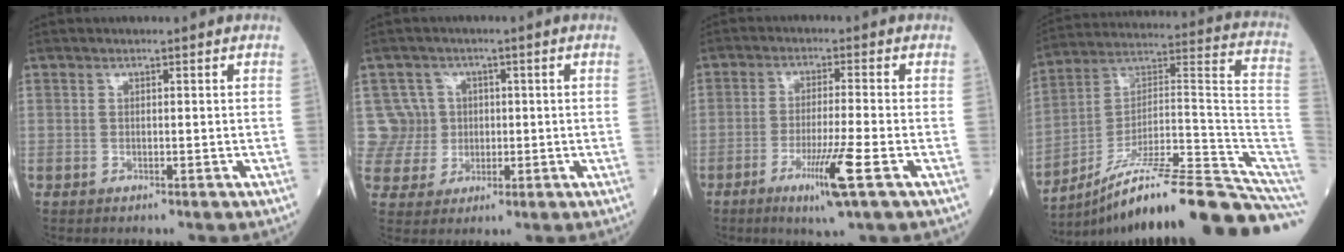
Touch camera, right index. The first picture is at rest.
{"total": 6.2, "force": [1.2, 6.1, -0.4], "torque": [0.024, 0.021, 0.026]}
{"total": 7.6, "force": [-3.6, -0.7, 6.7], "torque": [-0.122, -0.020, -0.063]}
{"total": 24.5, "force": [-19.1, 0.5, 15.4], "torque": [-0.136, 0.049, -0.298]}